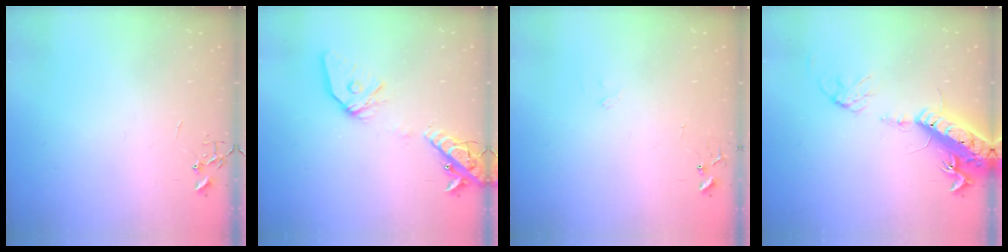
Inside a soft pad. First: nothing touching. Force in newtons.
{"total": 15.2, "press": 14.9, "slide": 3.0}
{"total": 7.6, "press": 7.6, "slide": 0.5}
{"total": 18.0, "press": 17.6, "slide": 4.1}